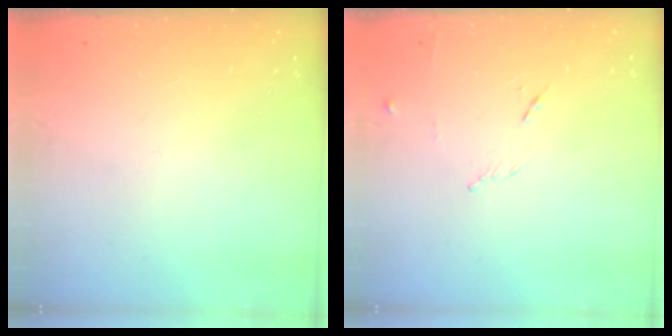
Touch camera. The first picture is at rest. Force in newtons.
{"total": 5.9, "press": 5.8, "slide": 1.1}